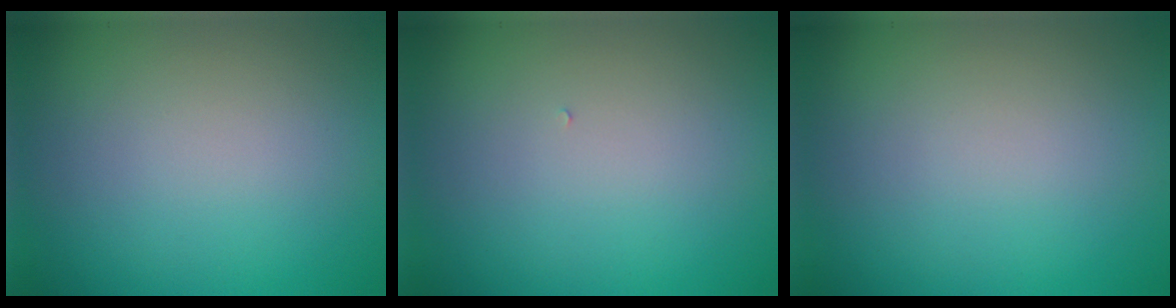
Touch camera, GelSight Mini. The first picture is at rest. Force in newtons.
{"total": 0.0}
{"total": 0.0}